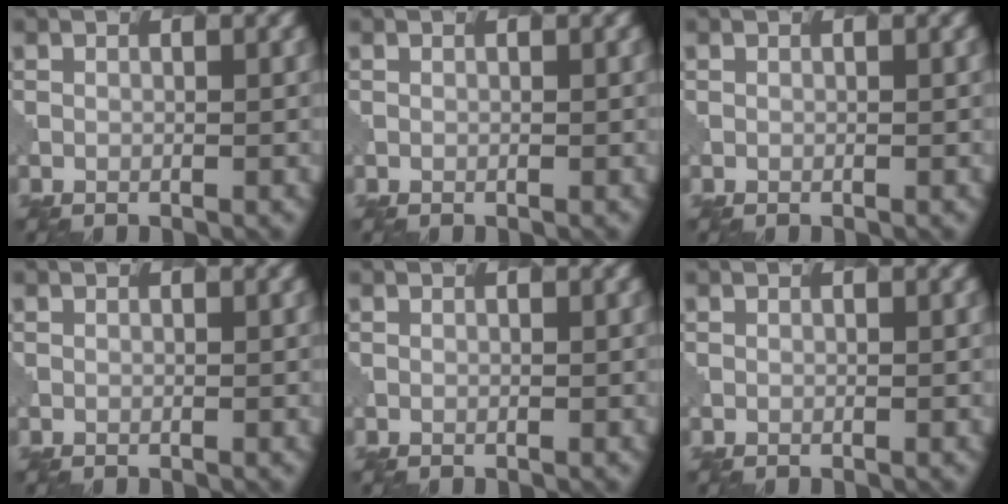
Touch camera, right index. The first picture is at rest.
{"total": 0.0}
{"total": 0.0}
{"total": 0.0}
{"total": 0.0}
{"total": 0.0}